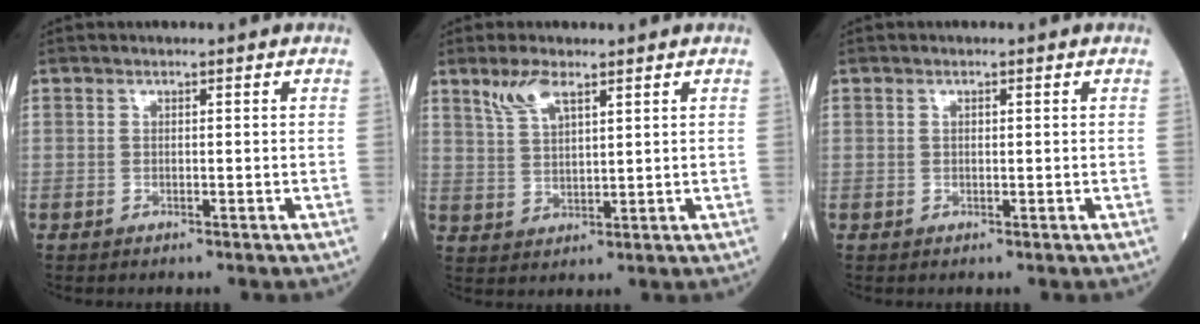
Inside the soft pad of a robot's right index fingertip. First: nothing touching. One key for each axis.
{"total": 5.1, "fx": 3.5, "fy": 1.3, "fz": 3.4, "tx": -0.079, "ty": 0.006, "tz": 0.076}
{"total": 0.6, "fx": 0.3, "fy": 0.2, "fz": 0.5, "tx": -0.012, "ty": 0.001, "tz": 0.007}